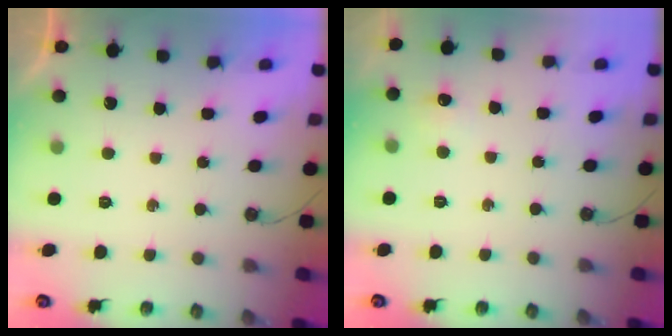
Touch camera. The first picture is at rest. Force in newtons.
{"total": 5.2, "press": 5.1, "slide": 0.7}